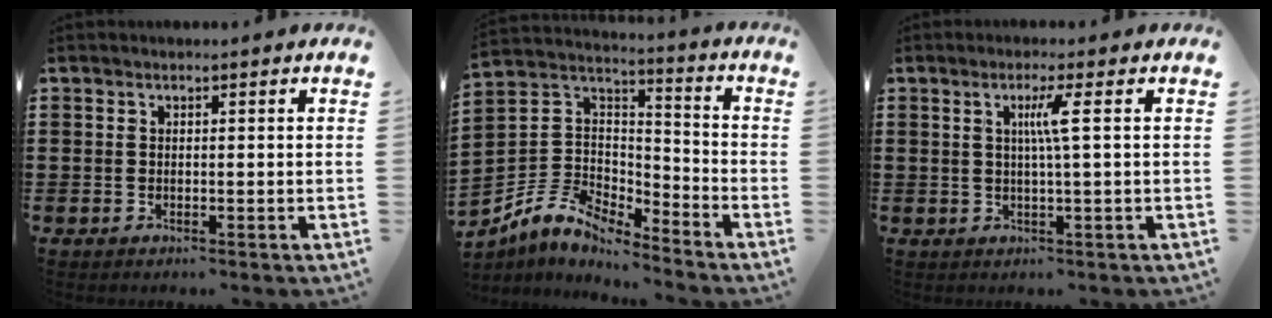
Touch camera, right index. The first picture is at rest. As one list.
[{"total": 6.7, "force": [-5.6, 3.2, 1.7], "torque": [-0.068, -0.005, -0.119]}, {"total": 3.6, "force": [0.6, -0.6, 3.5], "torque": [-0.068, -0.005, 0.005]}]